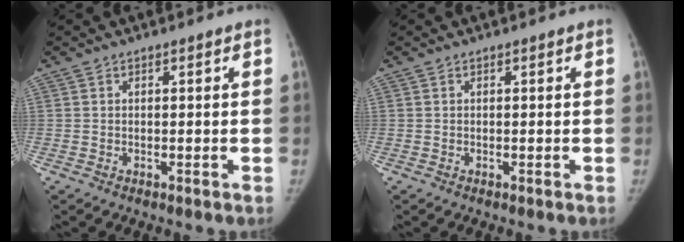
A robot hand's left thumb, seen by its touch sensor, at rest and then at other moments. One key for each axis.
{"total": 0.0}